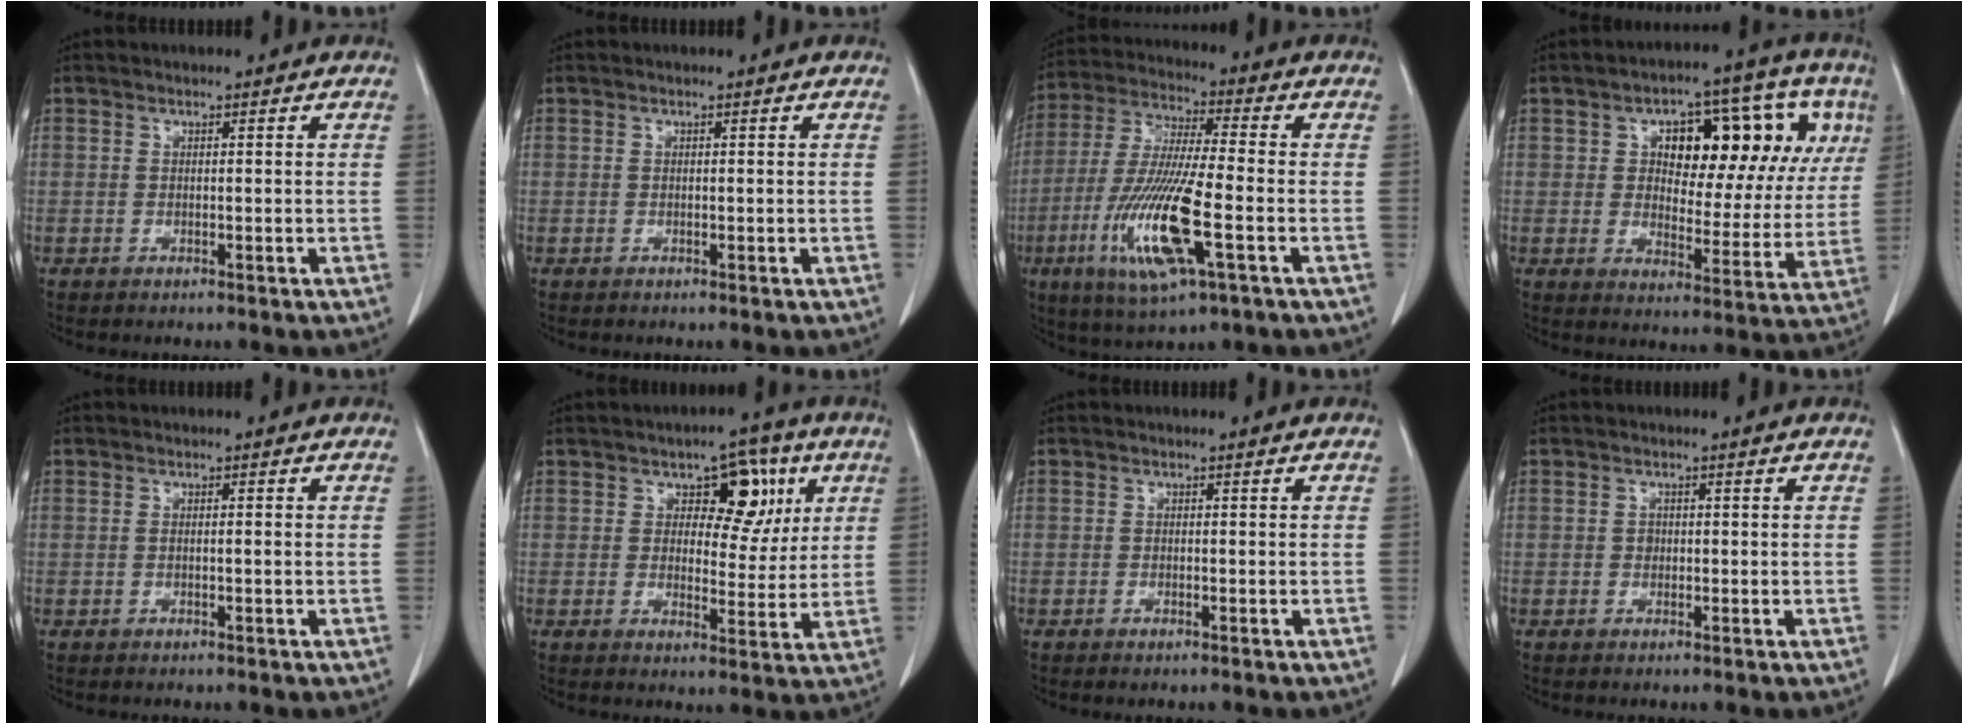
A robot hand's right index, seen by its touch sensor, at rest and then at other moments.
{"total": 0.0}
{"total": 15.5, "force": [-5.0, 1.4, 14.6], "torque": [-0.306, -0.024, -0.093]}
{"total": 15.9, "force": [5.5, 7.8, 12.7], "torque": [-0.164, 0.035, 0.083]}
{"total": 0.7, "force": [-0.1, 0.1, 0.7], "torque": [-0.015, 0.000, 0.000]}
{"total": 8.5, "force": [3.3, 4.8, 6.1], "torque": [-0.062, 0.016, 0.046]}
{"total": 0.7, "force": [-0.6, 0.2, 0.4], "torque": [-0.011, -0.002, -0.006]}
{"total": 0.9, "force": [0.0, 0.8, 0.4], "torque": [-0.005, 0.002, -0.001]}